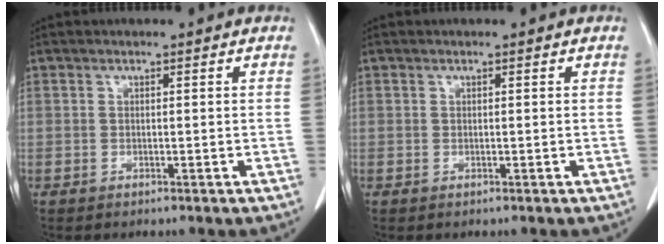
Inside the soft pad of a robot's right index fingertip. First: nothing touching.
{"total": 0.0}